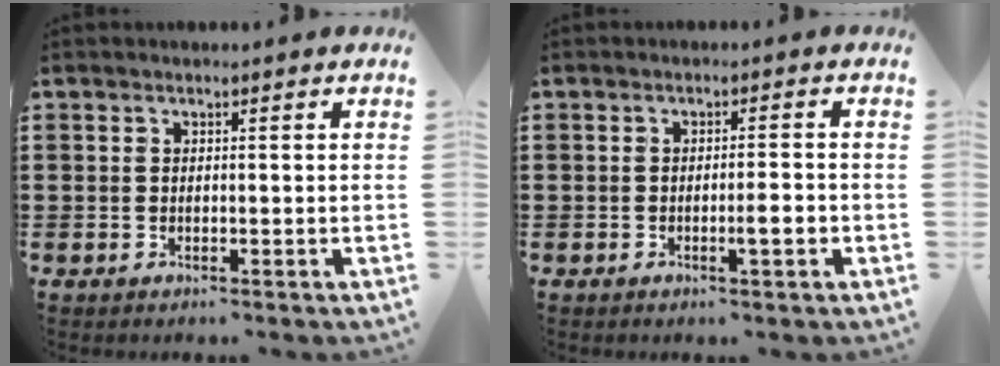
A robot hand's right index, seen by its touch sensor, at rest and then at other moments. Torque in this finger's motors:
{"motor_torque": [0.63, 0.14, 0.26, 0.03]}